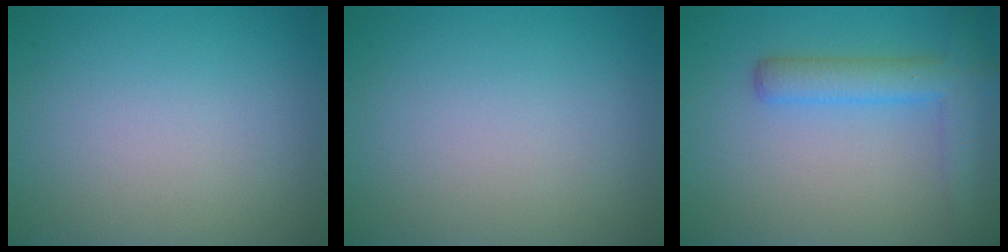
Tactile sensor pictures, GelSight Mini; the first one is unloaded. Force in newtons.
{"total": 0.0}
{"total": 4.8, "press": 4.8, "slide": 0.3}